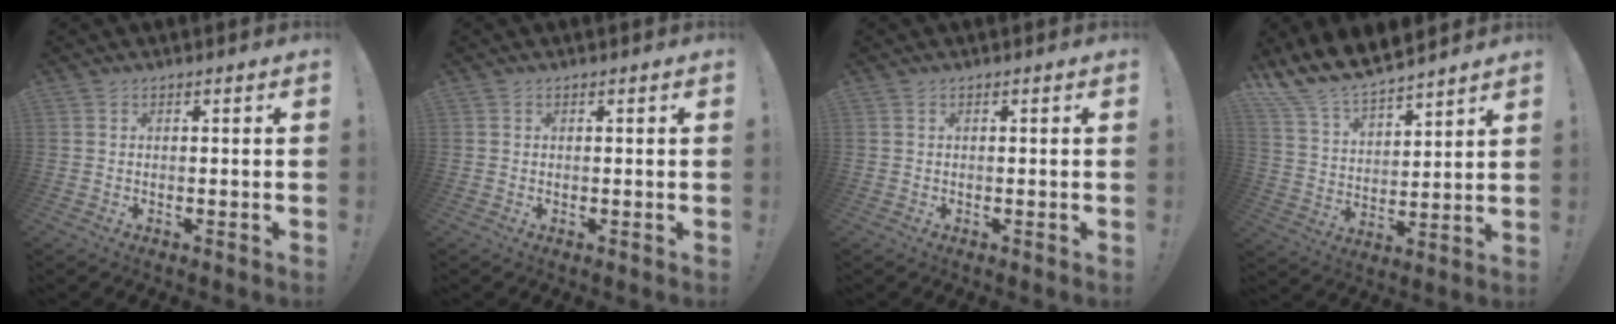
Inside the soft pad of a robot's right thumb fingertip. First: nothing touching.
{"total": 0.0}
{"total": 0.0}
{"total": 11.8, "force": [11.0, 3.2, 3.2], "torque": [-0.087, -0.092, 0.203]}